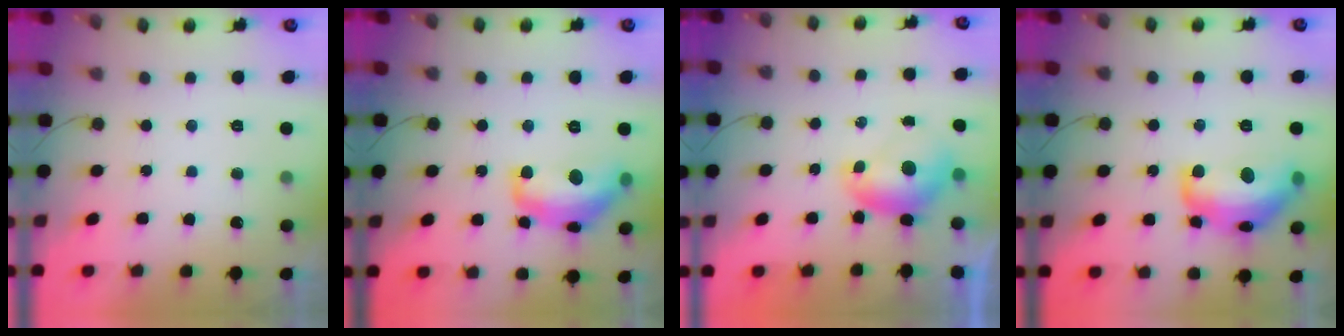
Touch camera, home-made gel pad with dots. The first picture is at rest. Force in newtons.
{"total": 14.0, "press": 13.9, "slide": 1.2}
{"total": 6.5, "press": 6.5, "slide": 0.7}
{"total": 16.1, "press": 16.1, "slide": 0.9}